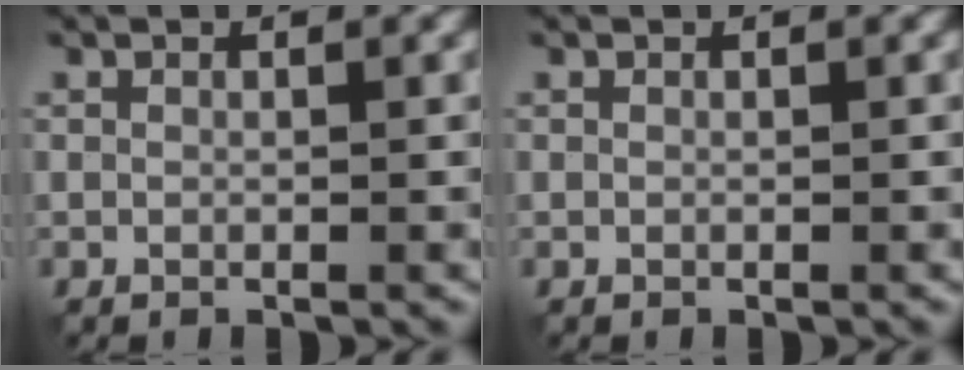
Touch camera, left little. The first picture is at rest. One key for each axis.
{"total": 0.0}